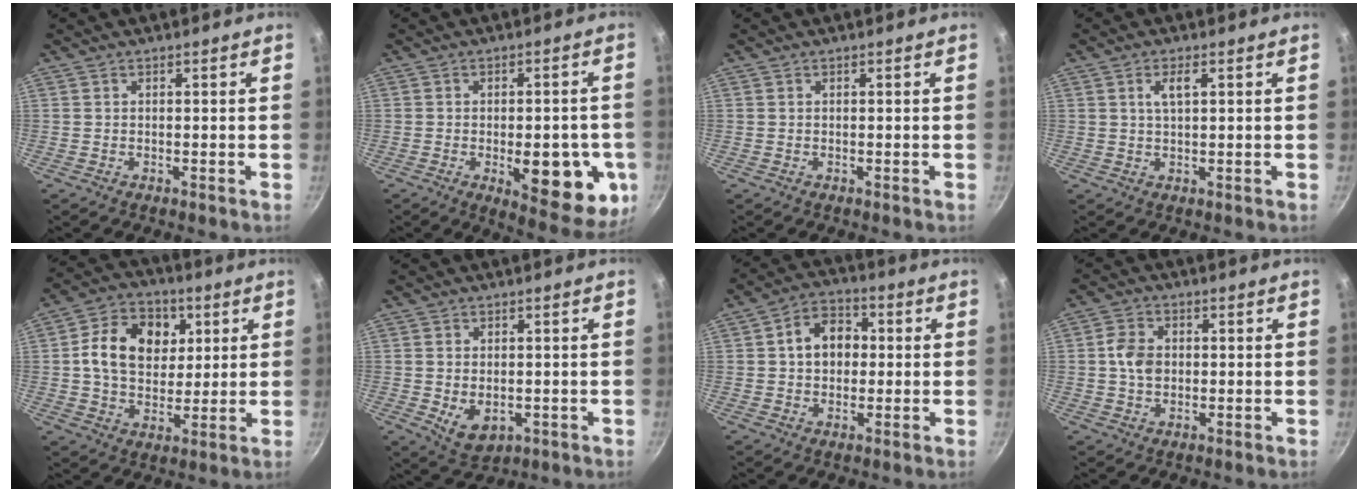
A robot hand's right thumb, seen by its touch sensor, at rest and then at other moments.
{"total": 16.1, "force": [-3.9, 7.0, 14.0], "torque": [-0.132, -0.001, -0.042]}
{"total": 0.0}
{"total": 3.1, "force": [1.1, 1.1, 2.6], "torque": [-0.047, 0.002, 0.022]}
{"total": 14.7, "force": [3.6, 11.1, 8.8], "torque": [-0.121, 0.002, 0.051]}
{"total": 6.3, "force": [-0.8, 4.3, 4.5], "torque": [-0.066, -0.011, -0.001]}
{"total": 8.9, "force": [0.9, 6.7, 5.7], "torque": [-0.055, 0.017, 0.002]}
{"total": 5.4, "force": [0.2, 4.0, 3.6], "torque": [-0.055, 0.009, -0.002]}